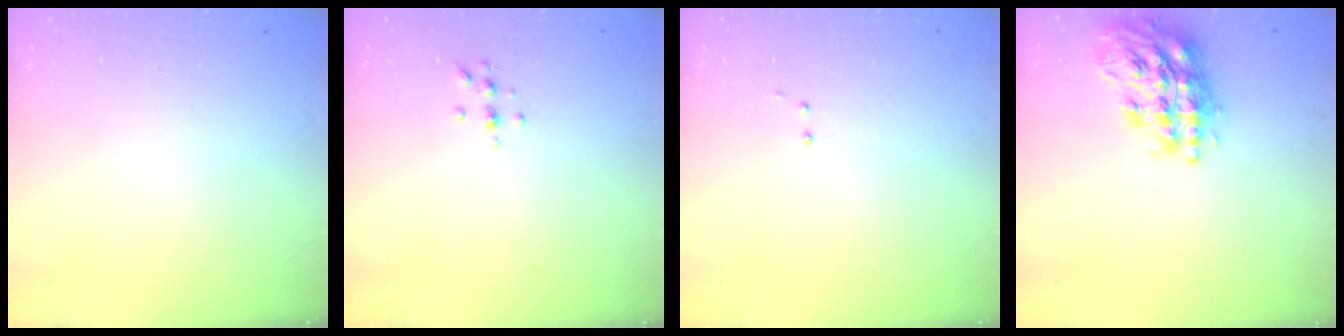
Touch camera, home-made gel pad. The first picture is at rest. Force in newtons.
{"total": 4.9, "press": 4.9, "slide": 0.7}
{"total": 3.0, "press": 2.9, "slide": 0.7}
{"total": 19.6, "press": 19.5, "slide": 1.5}